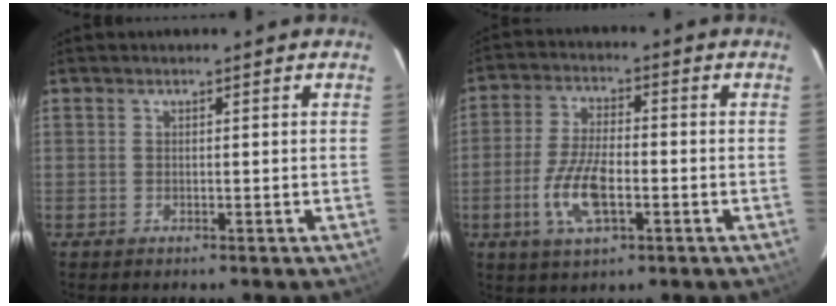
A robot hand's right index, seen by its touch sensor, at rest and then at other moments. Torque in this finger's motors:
{"motor_torque": [0.47, 0.00, 0.29, 0.10]}